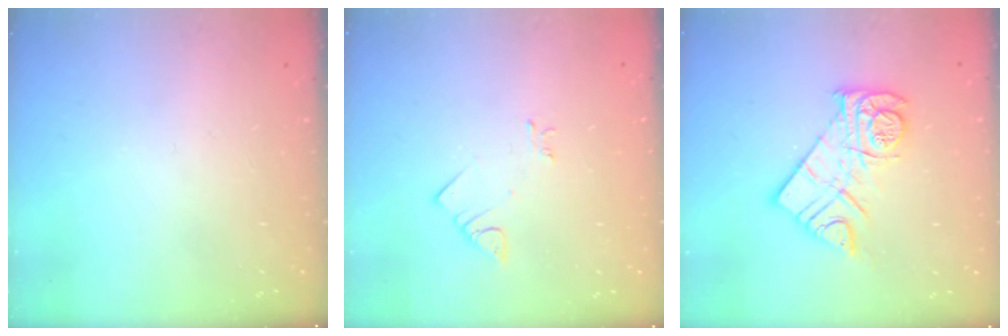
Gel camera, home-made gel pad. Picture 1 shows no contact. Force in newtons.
{"total": 2.9, "press": 2.9, "slide": 0.3}
{"total": 13.9, "press": 13.8, "slide": 1.4}